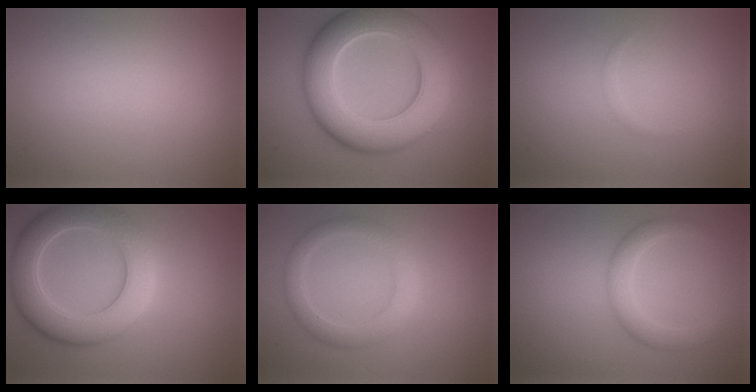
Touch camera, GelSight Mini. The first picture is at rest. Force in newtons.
{"total": 10.6, "press": 10.6, "slide": 0.5}
{"total": 0.5, "press": 0.5, "slide": 0.0}
{"total": 7.9, "press": 7.9, "slide": 0.3}
{"total": 3.0, "press": 3.0, "slide": 0.1}
{"total": 3.0, "press": 3.0, "slide": 0.1}